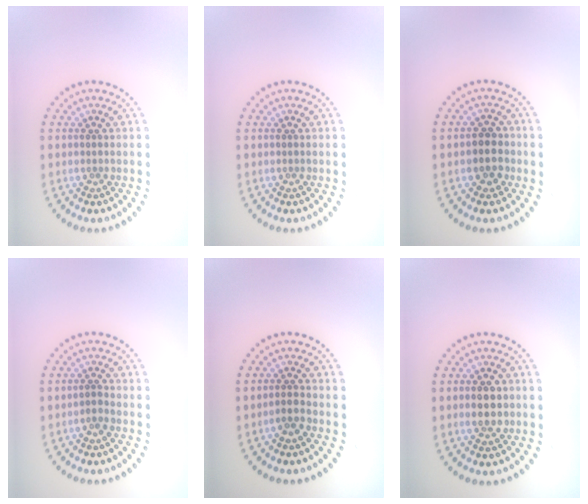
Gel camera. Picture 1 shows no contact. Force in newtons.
{"total": 0.0}
{"total": 2.5, "press": 2.3, "slide": 0.8}
{"total": 0.7, "press": 0.2, "slide": 0.6}
{"total": 1.3, "press": 1.1, "slide": 0.7}
{"total": 2.2, "press": 2.2, "slide": 0.2}